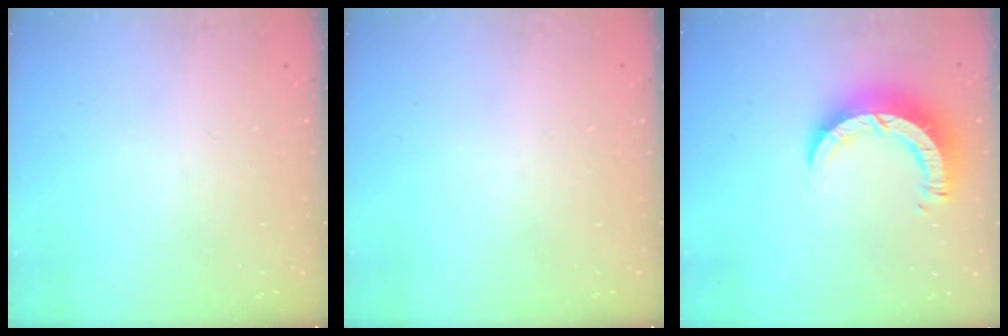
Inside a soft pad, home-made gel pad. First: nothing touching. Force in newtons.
{"total": 0.0}
{"total": 9.7, "press": 9.6, "slide": 1.0}